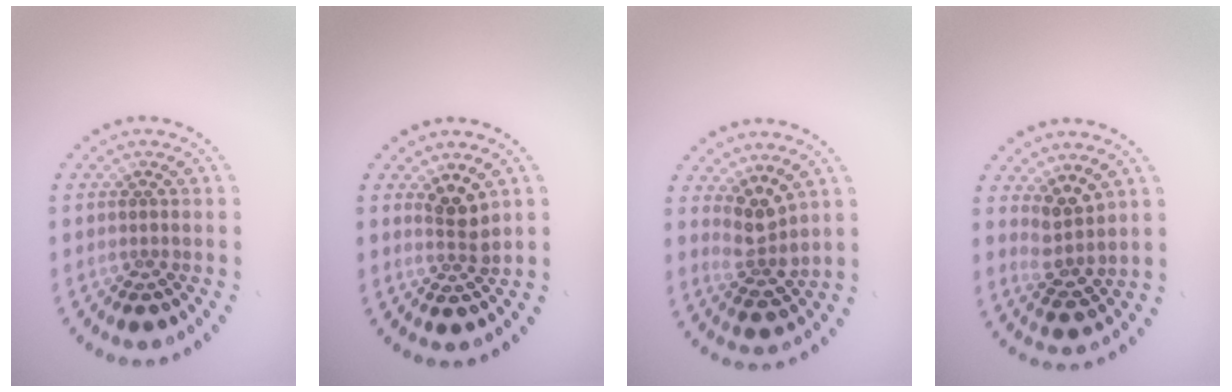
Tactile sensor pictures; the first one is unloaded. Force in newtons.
{"total": 2.2, "press": 1.7, "slide": 1.4}
{"total": 2.7, "press": 2.1, "slide": 1.8}
{"total": 2.7, "press": 2.1, "slide": 1.6}